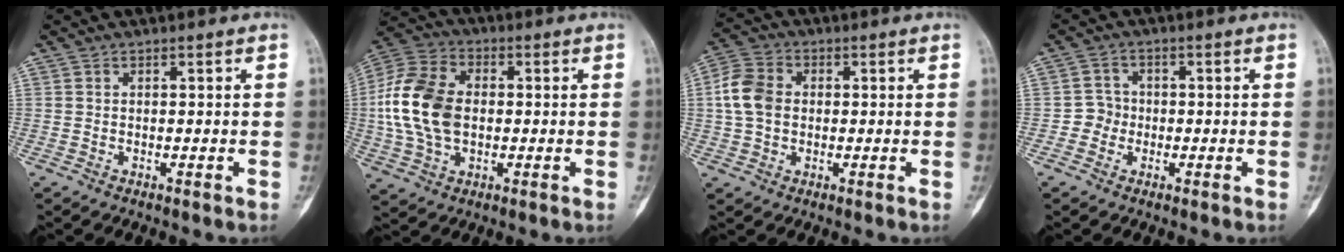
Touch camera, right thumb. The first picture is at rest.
{"total": 16.3, "force": [0.0, 10.8, 12.2], "torque": [-0.246, 0.019, -0.001]}
{"total": 7.9, "force": [0.5, 6.0, 5.1], "torque": [-0.100, 0.016, 0.002]}
{"total": 3.2, "force": [-0.9, 3.0, 0.4], "torque": [0.013, 0.012, -0.025]}